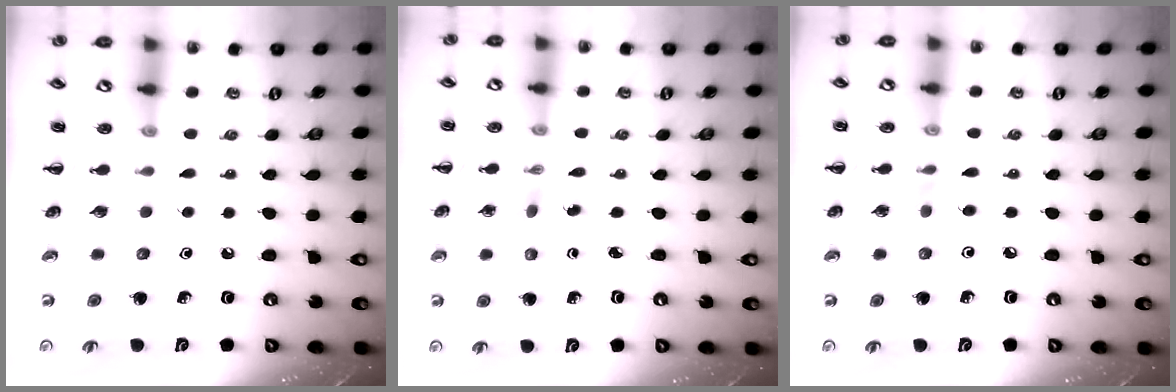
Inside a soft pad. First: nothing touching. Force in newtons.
{"total": 1.8, "press": 1.7, "slide": 0.8}
{"total": 4.2, "press": 3.9, "slide": 1.6}